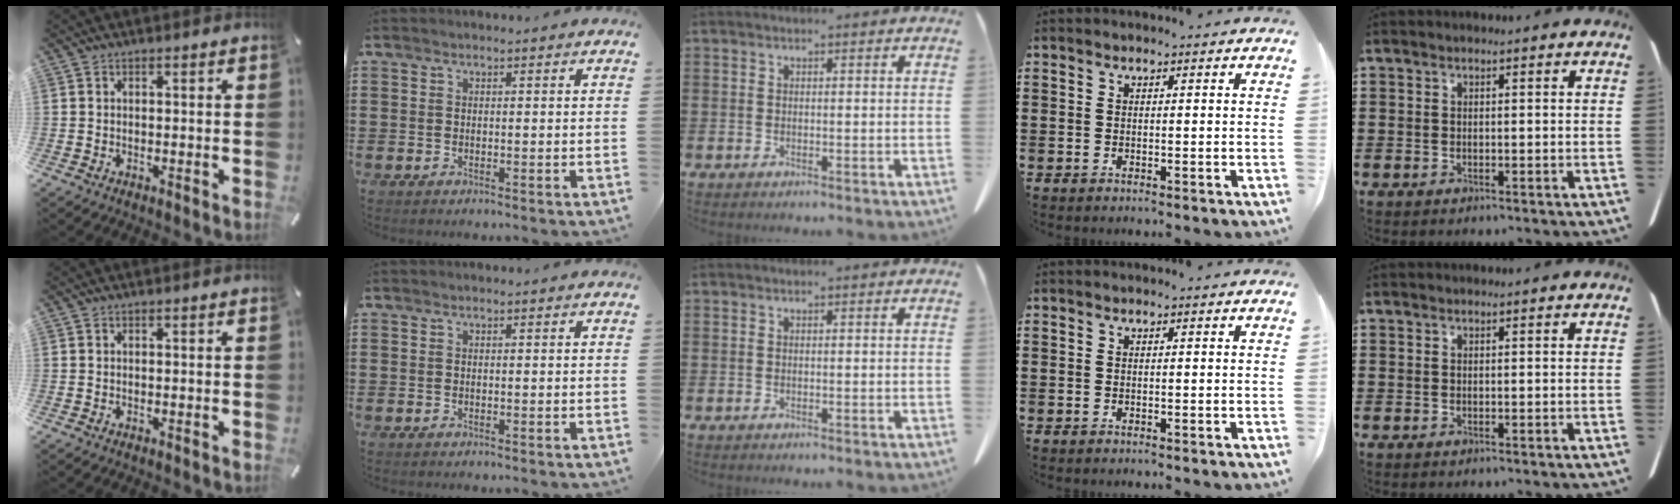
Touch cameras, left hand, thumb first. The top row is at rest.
{}